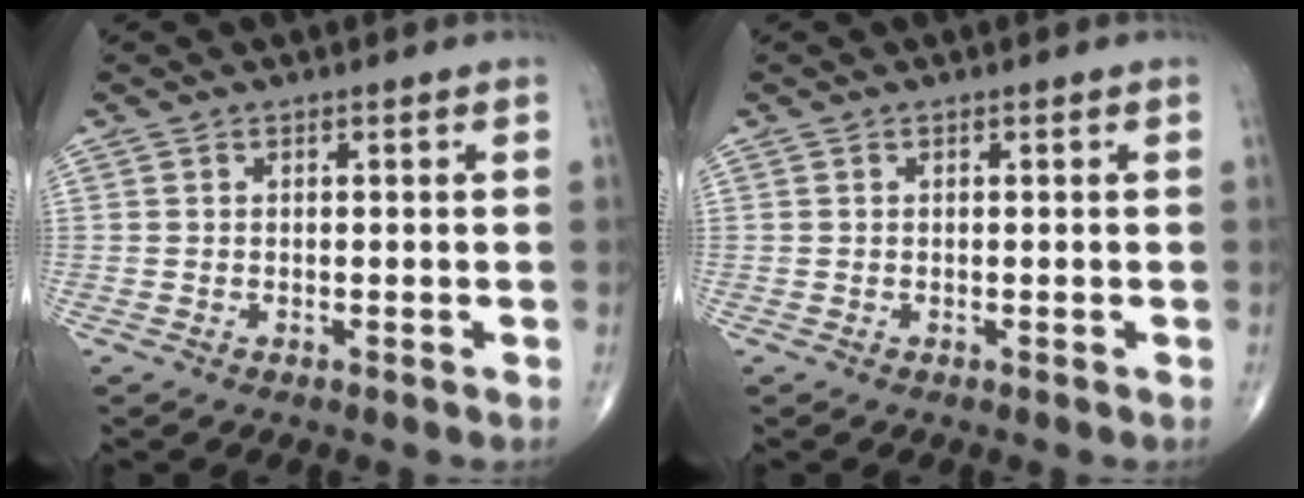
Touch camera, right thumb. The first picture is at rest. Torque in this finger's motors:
{"motor_torque": [-0.09, -0.07, 0.01, 0.01, 0.00]}